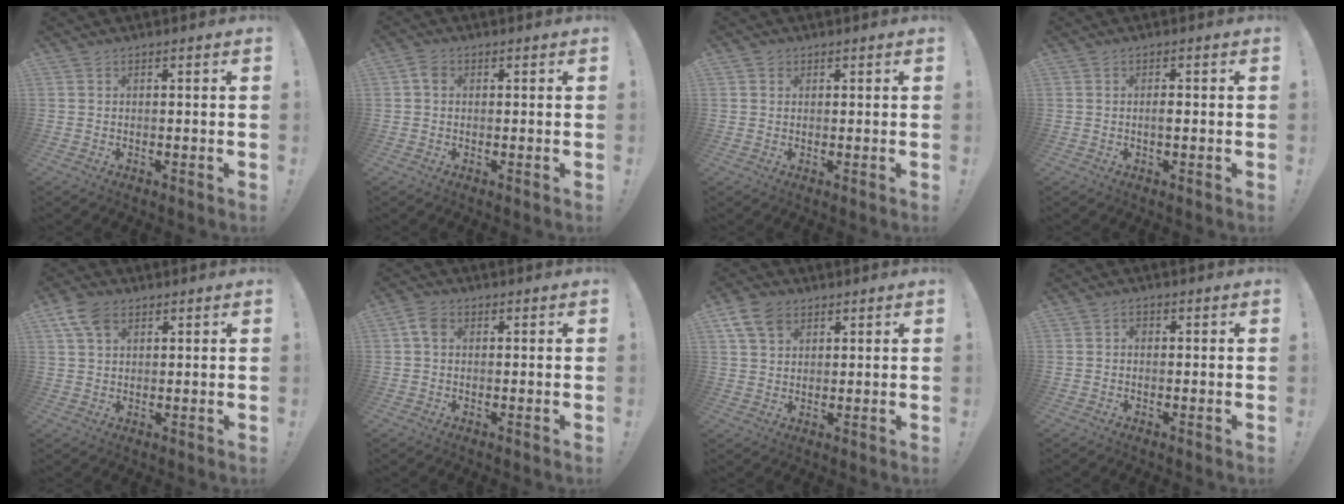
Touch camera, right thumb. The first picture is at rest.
{"total": 2.7, "force": [0.3, 2.1, 1.8], "torque": [-0.027, 0.006, 0.004]}
{"total": 1.5, "force": [0.8, 1.2, 0.2], "torque": [0.002, -0.002, 0.013]}
{"total": 1.8, "force": [-0.5, 0.6, 1.6], "torque": [-0.024, 0.000, -0.011]}
{"total": 7.0, "force": [3.6, 4.6, 3.9], "torque": [-0.066, -0.005, 0.070]}
{"total": 4.4, "force": [0.9, 3.1, 3.1], "torque": [-0.050, 0.008, 0.018]}
{"total": 7.9, "force": [4.4, 5.3, 3.9], "torque": [-0.070, -0.008, 0.087]}
{"total": 1.4, "force": [-0.4, 1.1, 0.8], "torque": [-0.016, 0.006, -0.008]}